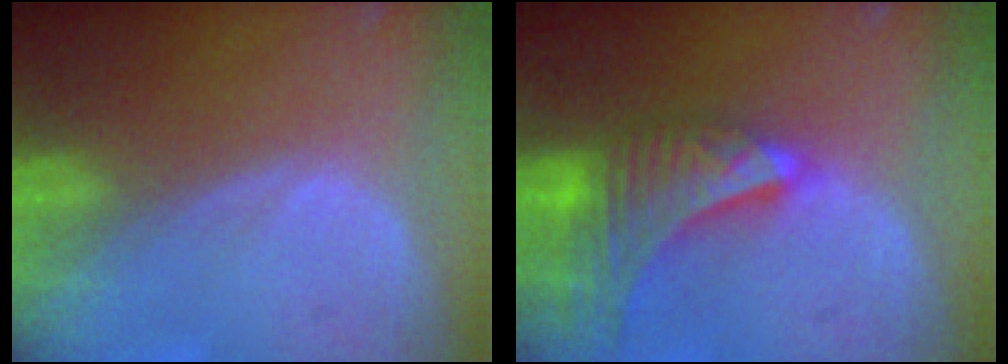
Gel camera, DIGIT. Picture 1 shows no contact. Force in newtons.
{"total": 9.6, "press": 8.5, "slide": 4.4}